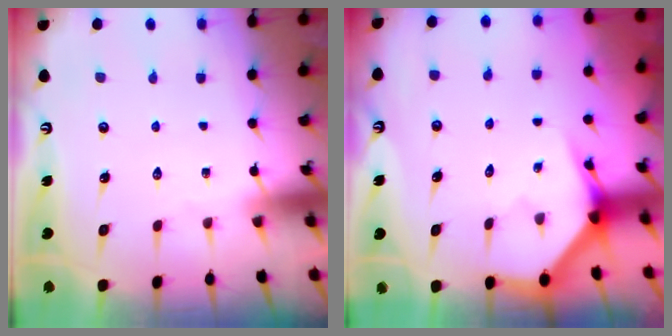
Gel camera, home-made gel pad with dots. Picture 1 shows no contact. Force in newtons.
{"total": 4.0, "press": 4.0, "slide": 0.2}